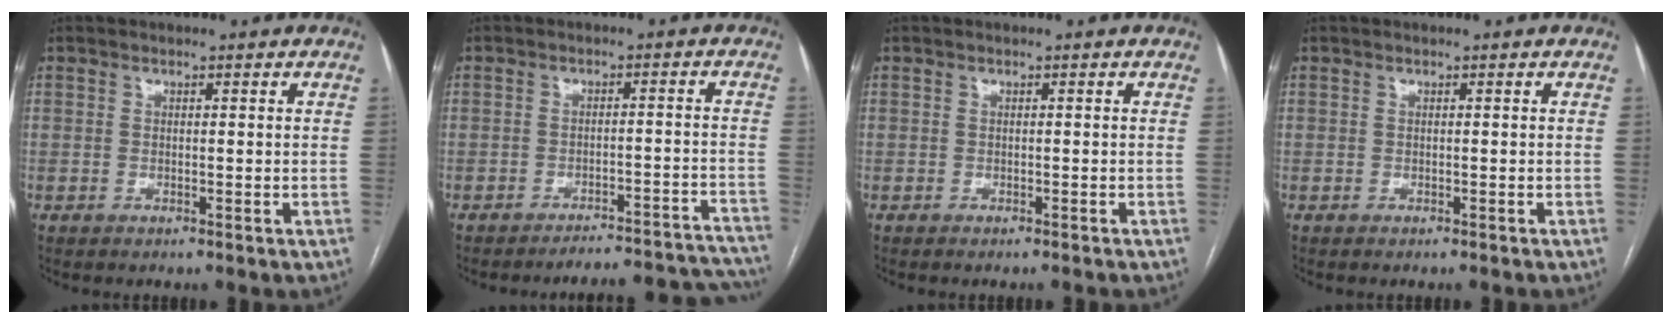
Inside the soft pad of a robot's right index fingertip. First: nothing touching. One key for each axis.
{"total": 18.9, "fx": -18.5, "fy": 1.8, "fz": 3.3, "tx": -0.008, "ty": 0.012, "tz": -0.211}
{"total": 1.8, "fx": -1.7, "fy": 0.1, "fz": 0.5, "tx": -0.004, "ty": -0.002, "tz": -0.022}
{"total": 0.8, "fx": -0.8, "fy": 0.0, "fz": 0.2, "tx": 0.001, "ty": -0.001, "tz": -0.012}